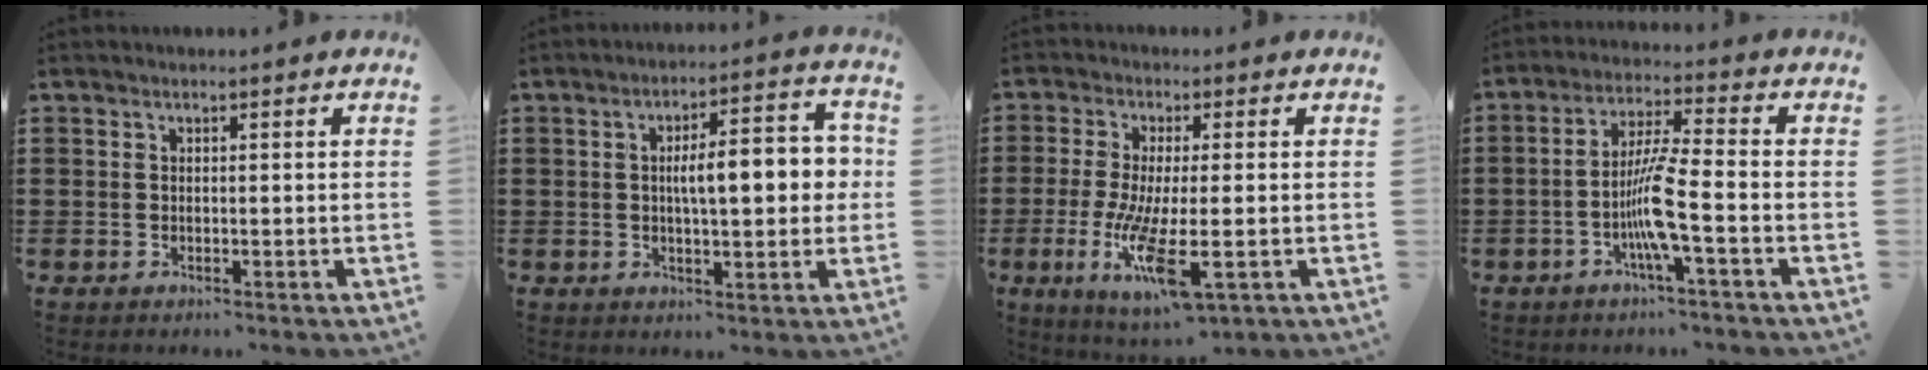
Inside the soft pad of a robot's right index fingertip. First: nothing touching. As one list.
[{"total": 8.5, "force": [0.6, 2.9, 7.9], "torque": [-0.123, 0.001, 0.003]}, {"total": 10.9, "force": [-2.9, 2.2, 10.3], "torque": [-0.217, -0.024, -0.050]}, {"total": 7.7, "force": [-2.6, 0.2, 7.3], "torque": [-0.151, -0.014, -0.056]}]